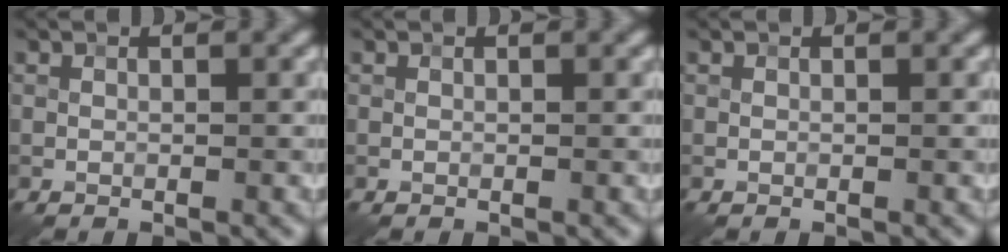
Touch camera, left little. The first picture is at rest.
{"total": 0.0}
{"total": 0.0}